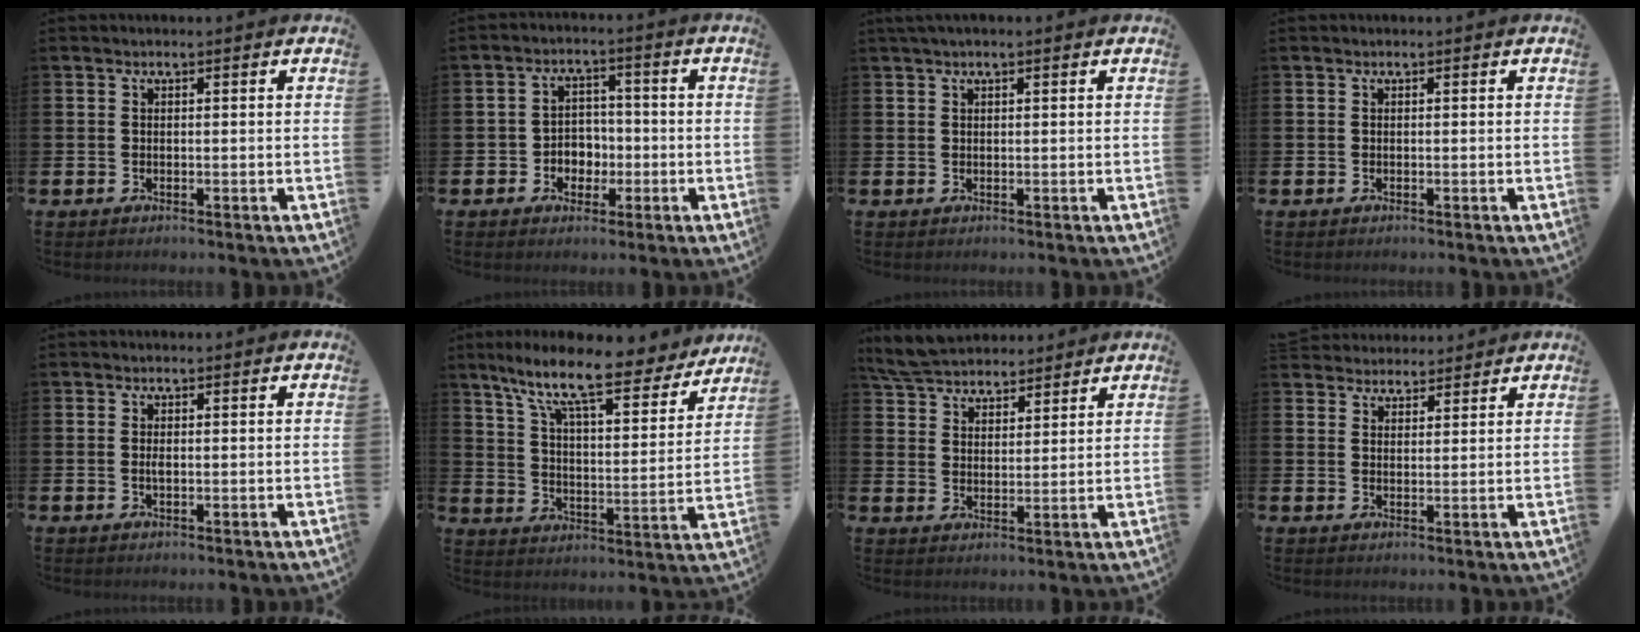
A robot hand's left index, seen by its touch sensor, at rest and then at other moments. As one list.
[{"total": 3.6, "force": [-1.1, 3.2, 1.1], "torque": [-0.030, 0.005, -0.028]}, {"total": 1.2, "force": [0.9, 0.1, 0.8], "torque": [-0.012, 0.001, 0.016]}, {"total": 0.0}, {"total": 0.9, "force": [0.0, 0.3, 0.9], "torque": [-0.016, 0.001, -0.001]}, {"total": 11.5, "force": [9.4, 2.1, 6.2], "torque": [-0.144, -0.057, 0.155]}, {"total": 6.0, "force": [5.8, 1.5, 0.5], "torque": [-0.038, -0.021, 0.108]}, {"total": 3.6, "force": [3.4, 0.9, -0.4], "torque": [-0.002, -0.014, 0.063]}]